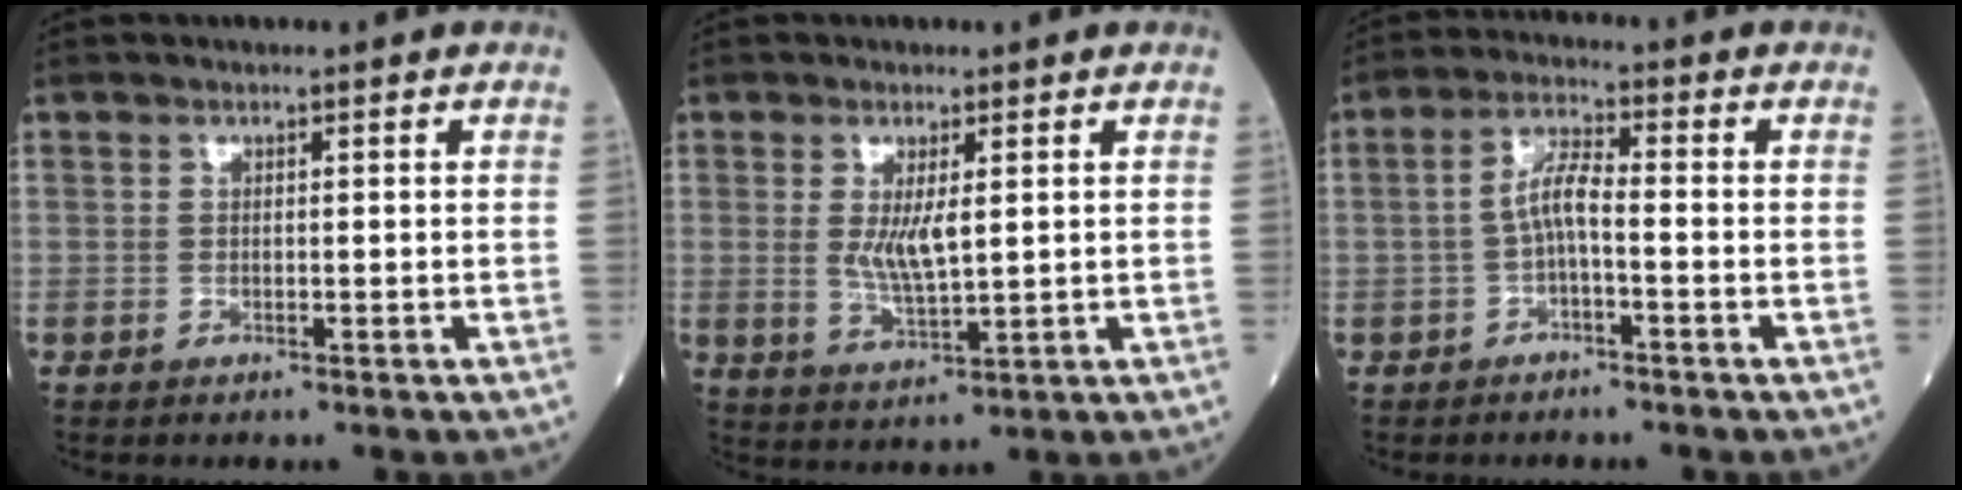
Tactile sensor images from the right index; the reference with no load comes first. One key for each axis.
{"total": 4.9, "fx": 0.9, "fy": 1.1, "fz": 4.6, "tx": -0.090, "ty": -0.011, "tz": 0.020}
{"total": 4.4, "fx": -1.1, "fy": 0.8, "fz": 4.2, "tx": -0.083, "ty": 0.015, "tz": -0.023}